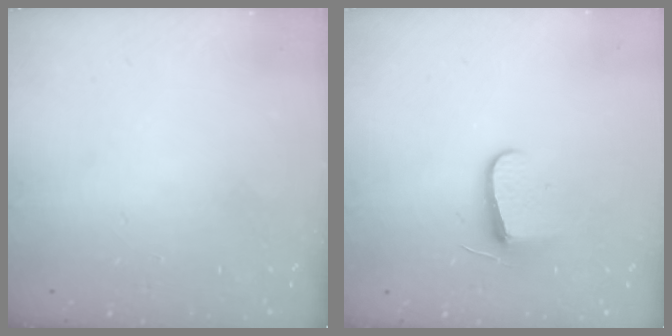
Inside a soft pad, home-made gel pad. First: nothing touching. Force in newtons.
{"total": 7.8, "press": 7.7, "slide": 0.4}